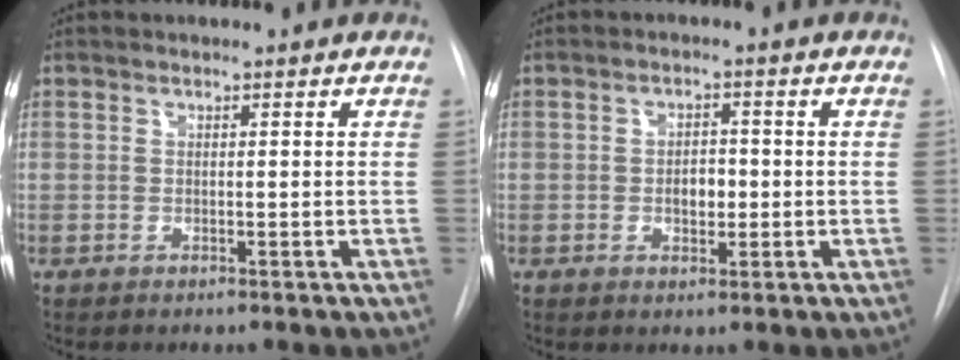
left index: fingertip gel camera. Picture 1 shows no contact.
{"total": 3.1, "force": [-1.3, 1.7, 2.2], "torque": [-0.031, -0.003, -0.016]}